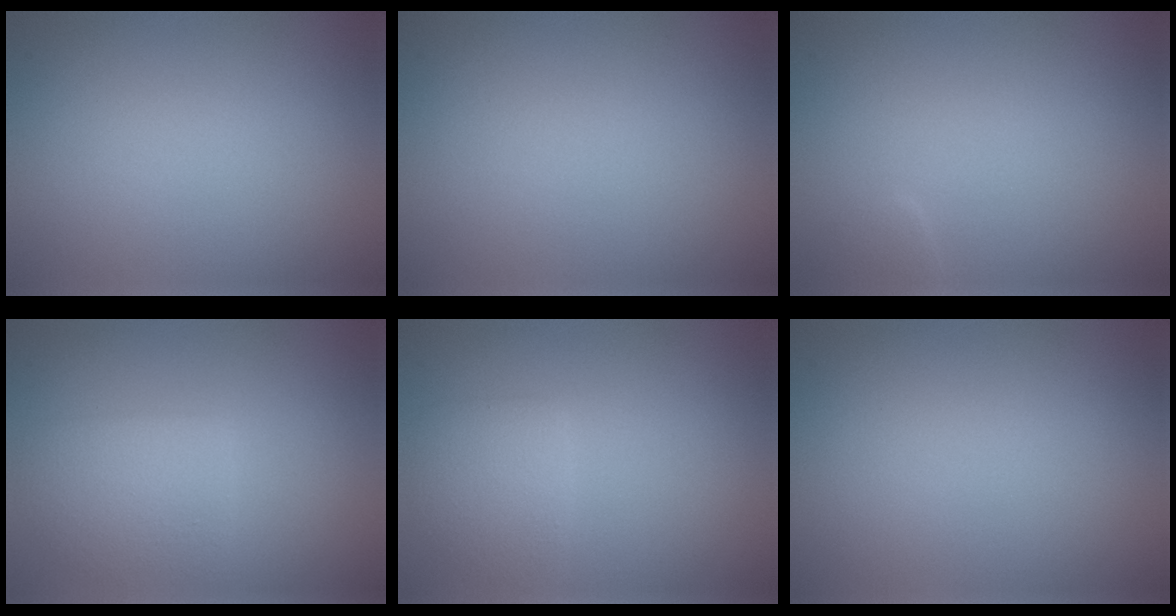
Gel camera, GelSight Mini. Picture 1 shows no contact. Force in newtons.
{"total": 0.0}
{"total": 0.7, "press": 0.7, "slide": 0.0}
{"total": 3.3, "press": 3.3, "slide": 0.1}
{"total": 2.4, "press": 2.4, "slide": 0.2}
{"total": 0.0}